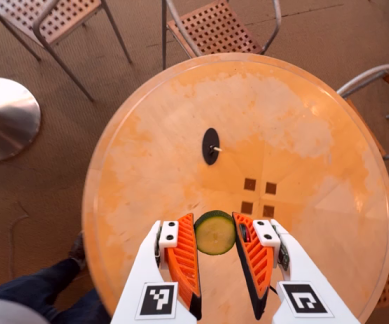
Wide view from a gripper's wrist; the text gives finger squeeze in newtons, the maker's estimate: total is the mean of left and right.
{"total": 8.4, "left": 8.6, "right": 8.1}